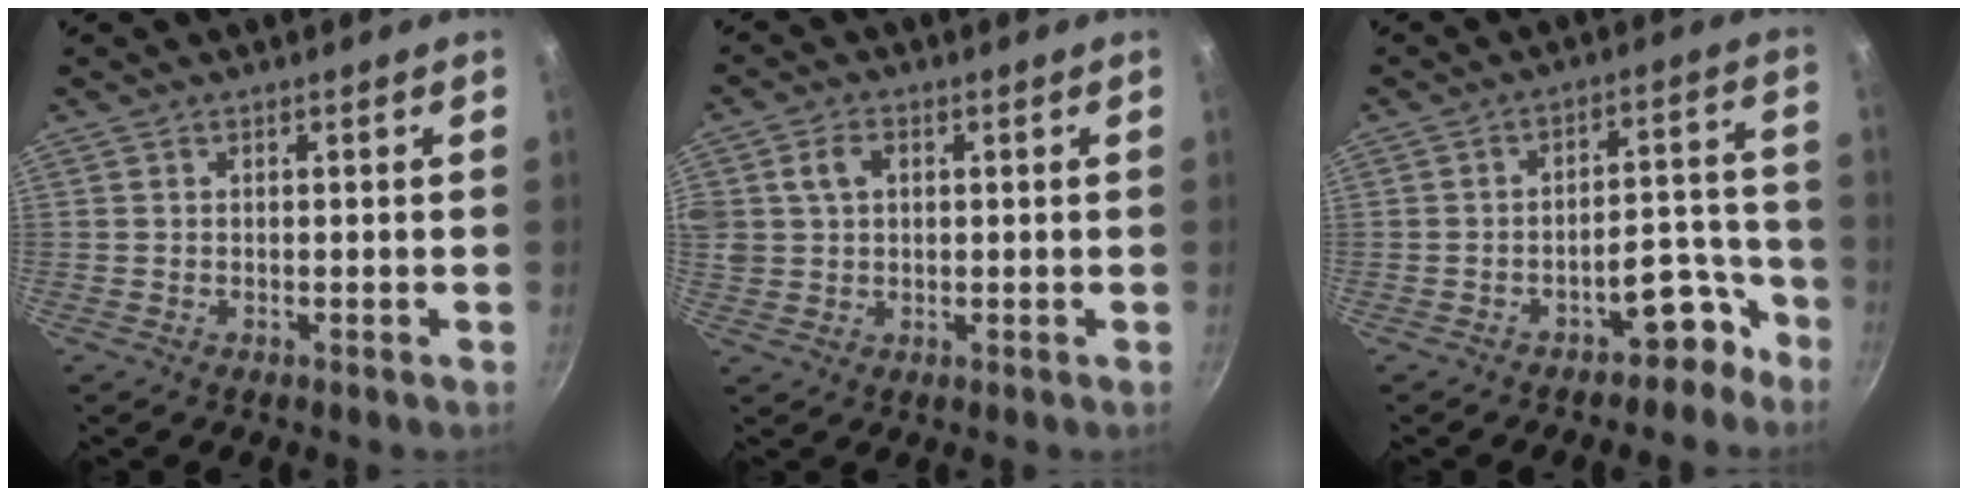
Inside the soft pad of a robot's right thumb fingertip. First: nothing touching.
{"total": 6.8, "force": [1.8, 5.2, 4.0], "torque": [-0.067, 0.008, 0.031]}
{"total": 8.1, "force": [-5.4, 4.0, 4.6], "torque": [-0.010, 0.079, -0.064]}